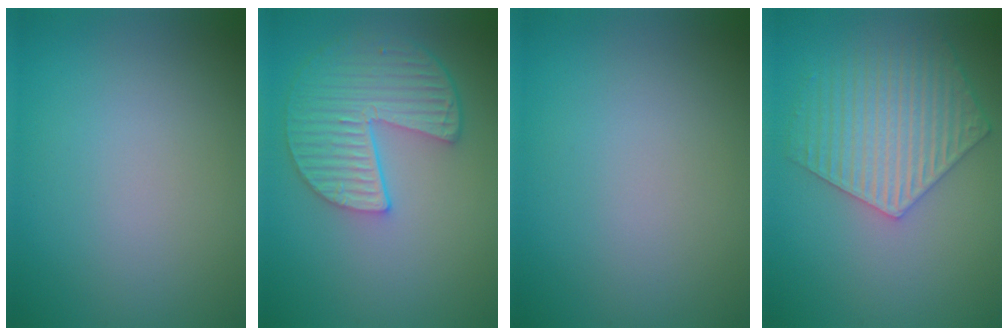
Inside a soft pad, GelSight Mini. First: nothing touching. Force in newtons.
{"total": 5.9, "press": 4.6, "slide": 3.7}
{"total": 0.0}
{"total": 6.0, "press": 5.0, "slide": 3.2}